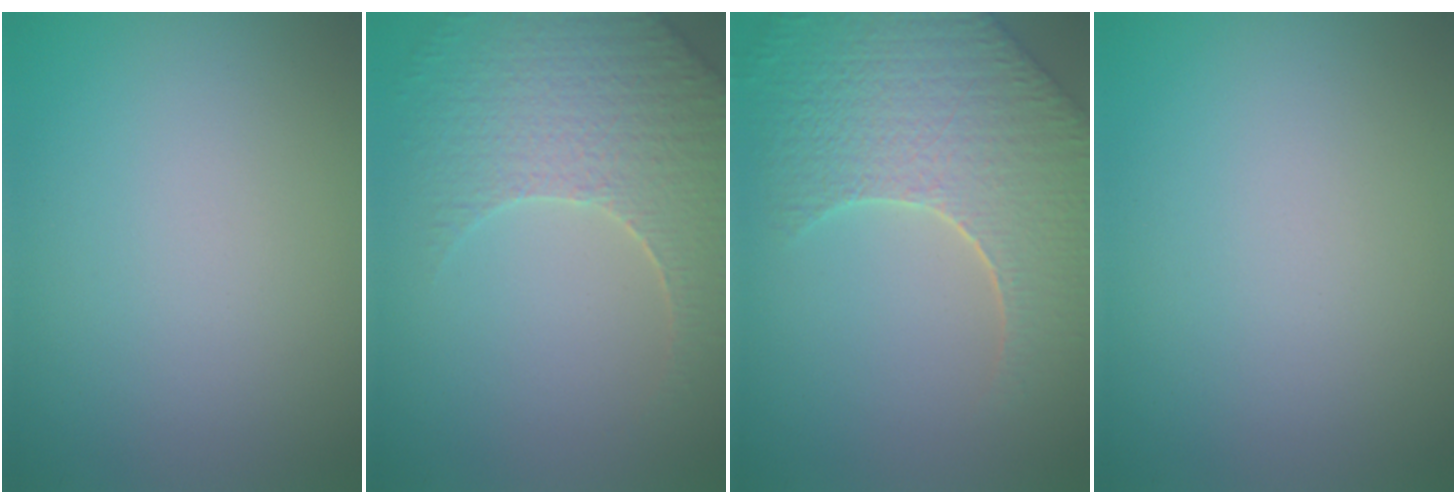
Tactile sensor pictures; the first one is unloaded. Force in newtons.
{"total": 5.2, "press": 4.7, "slide": 2.2}
{"total": 9.0, "press": 6.3, "slide": 6.4}
{"total": 0.0}